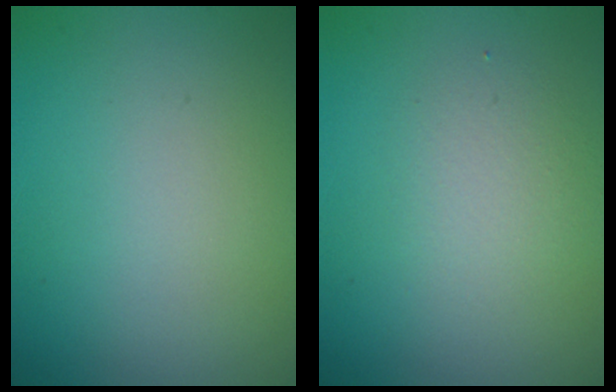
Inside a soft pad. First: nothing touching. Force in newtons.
{"total": 1.9, "press": 1.9, "slide": 0.2}